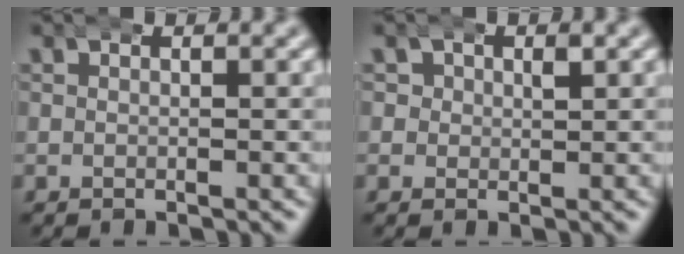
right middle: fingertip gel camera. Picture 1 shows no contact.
{"total": 2.4, "force": [0.8, 2.0, 1.0], "torque": [-0.024, -0.001, 0.012]}